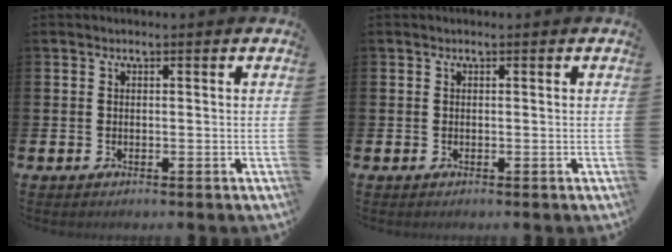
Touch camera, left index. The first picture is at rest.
{"total": 0.0}